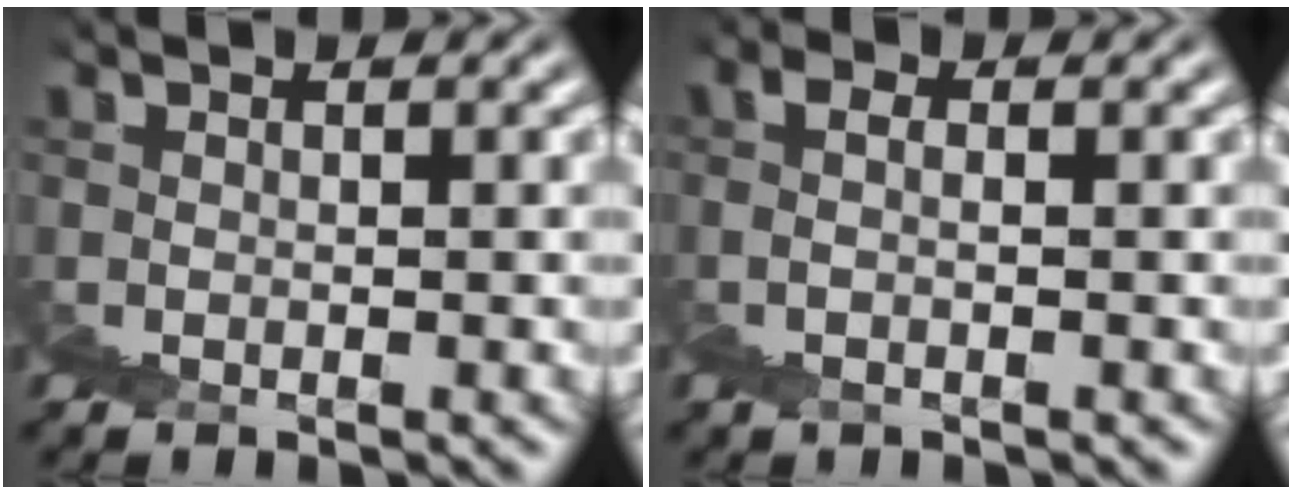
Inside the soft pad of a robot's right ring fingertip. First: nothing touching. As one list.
[{"total": 1.4, "force": [0.3, -1.3, 0.1], "torque": [-0.009, 0.010, 0.004]}]